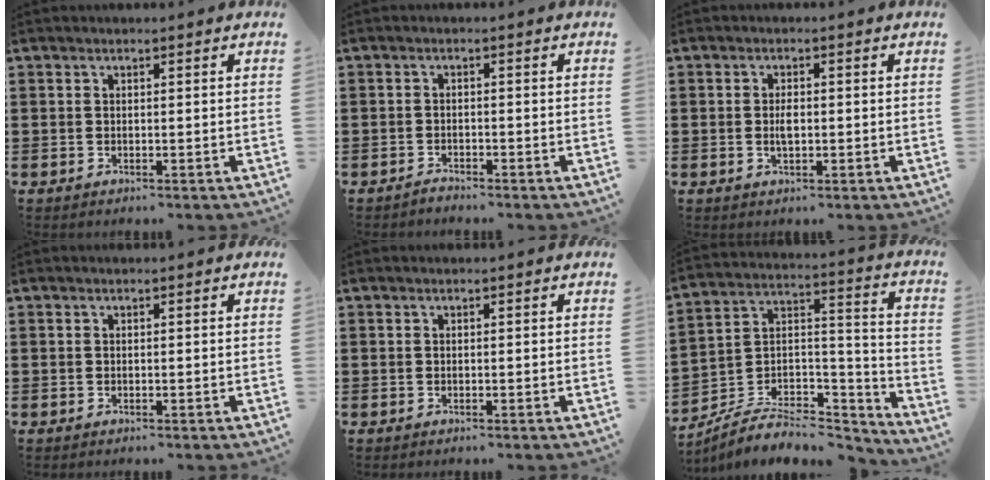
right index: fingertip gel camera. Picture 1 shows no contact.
{"total": 1.3, "force": [-1.2, 0.2, 0.1], "torque": [-0.006, 0.003, -0.027]}
{"total": 2.5, "force": [-0.1, 1.2, 2.3], "torque": [-0.043, 0.002, -0.002]}
{"total": 0.0}
{"total": 0.0}
{"total": 6.7, "force": [-5.1, 3.4, 2.5], "torque": [-0.050, 0.005, -0.098]}